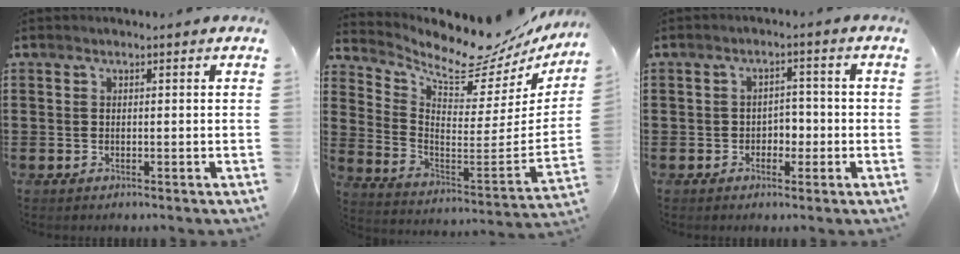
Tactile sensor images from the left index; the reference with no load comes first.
{"total": 9.0, "force": [8.2, 1.8, 3.4], "torque": [-0.094, -0.080, 0.134]}
{"total": 2.8, "force": [-1.1, 2.1, 1.5], "torque": [-0.035, 0.006, -0.027]}